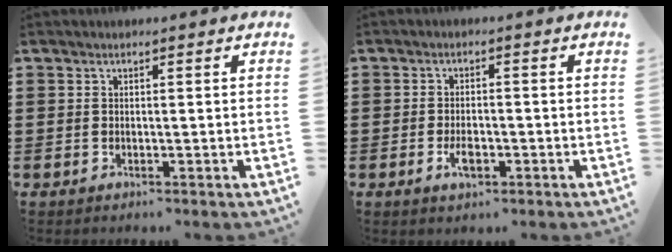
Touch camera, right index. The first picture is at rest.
{"total": 2.9, "force": [-1.1, 1.2, 2.4], "torque": [-0.050, -0.002, -0.021]}